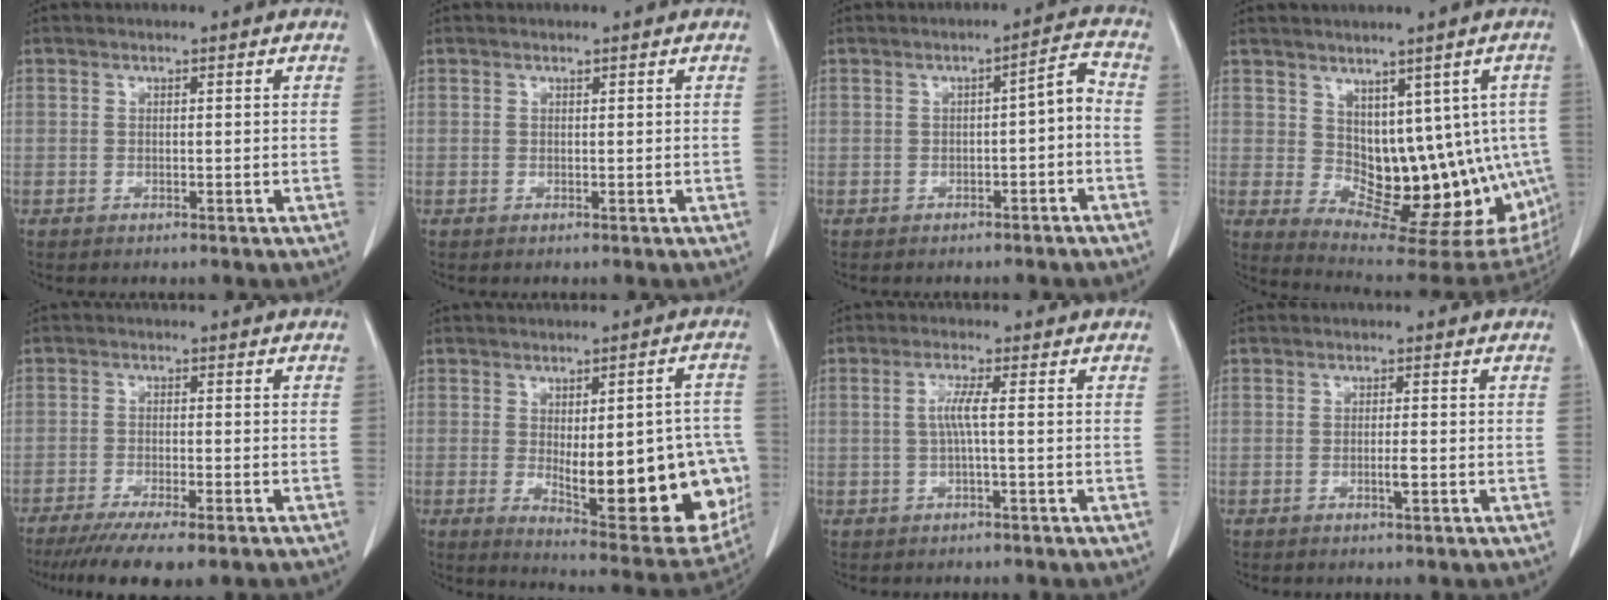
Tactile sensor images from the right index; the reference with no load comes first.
{"total": 0.0}
{"total": 4.1, "force": [-1.4, 1.0, 3.7], "torque": [-0.050, 0.020, -0.017]}
{"total": 15.4, "force": [-0.5, 9.2, 12.4], "torque": [-0.135, 0.004, 0.012]}
{"total": 11.6, "force": [-9.1, 1.5, 7.1], "torque": [-0.096, -0.022, -0.136]}
{"total": 20.5, "force": [-3.1, 6.3, 19.3], "torque": [-0.181, 0.005, -0.010]}
{"total": 3.0, "force": [0.0, -0.1, 3.0], "torque": [-0.062, 0.005, 0.001]}
{"total": 1.5, "force": [-0.4, 0.0, 1.5], "torque": [-0.029, -0.003, -0.007]}